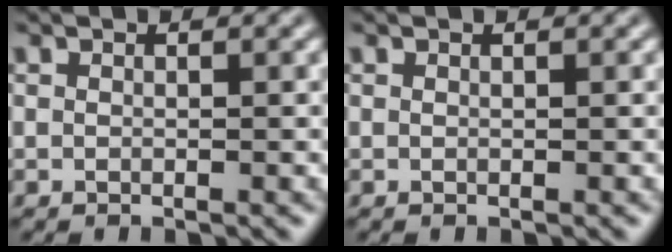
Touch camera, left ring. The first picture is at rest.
{"total": 0.0}